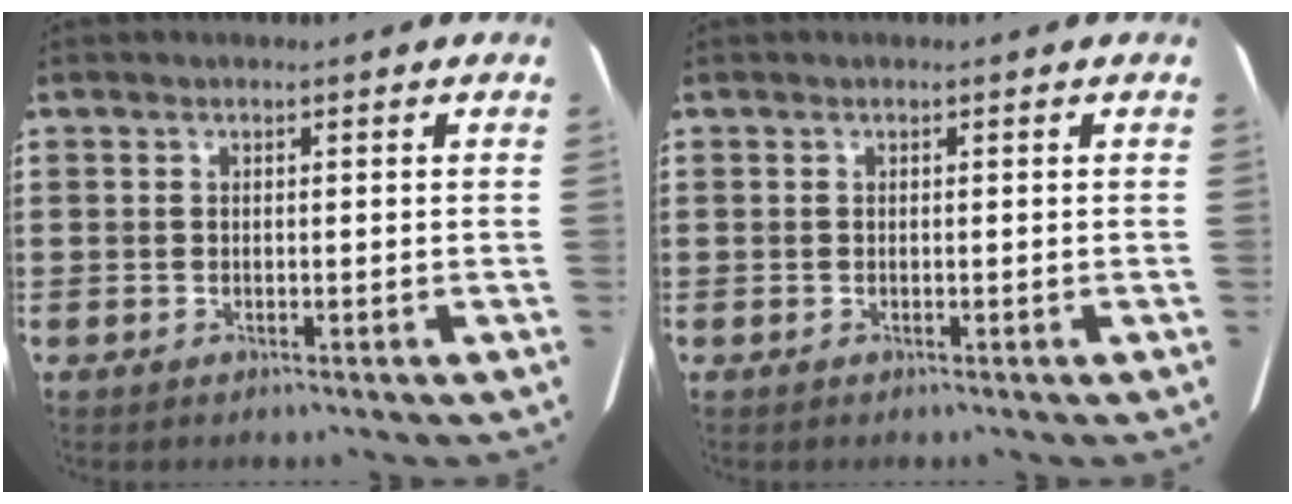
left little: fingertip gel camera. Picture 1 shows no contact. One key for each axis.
{"total": 0.0}